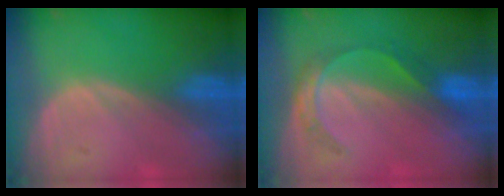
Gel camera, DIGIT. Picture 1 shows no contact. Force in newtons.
{"total": 4.5, "press": 4.4, "slide": 0.7}